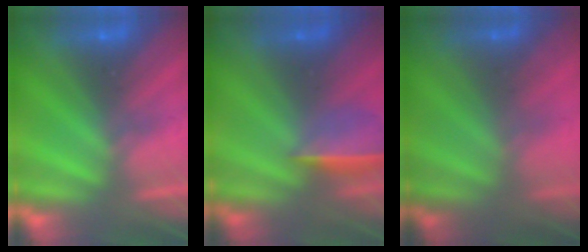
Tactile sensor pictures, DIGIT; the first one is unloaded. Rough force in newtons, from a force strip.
{"total": 1.7}
{"total": 1.8}